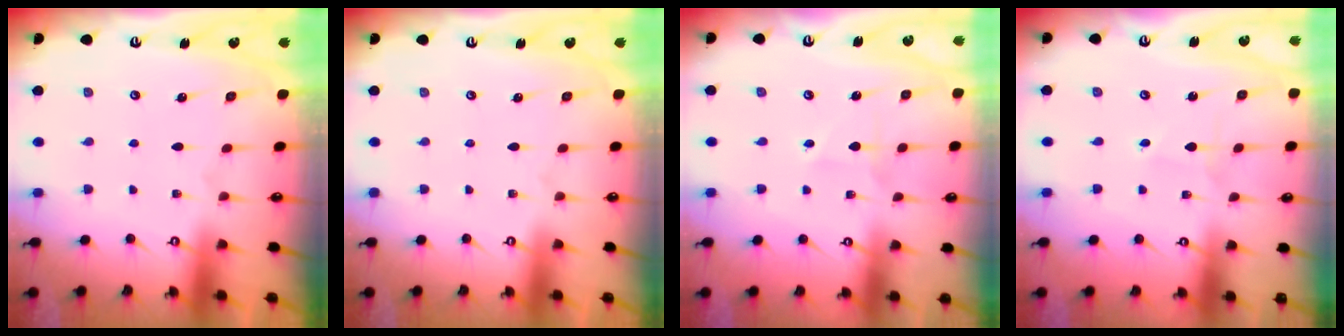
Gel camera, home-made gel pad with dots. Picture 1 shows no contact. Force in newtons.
{"total": 0.0}
{"total": 3.4, "press": 3.3, "slide": 0.5}
{"total": 0.6, "press": 0.6, "slide": 0.1}